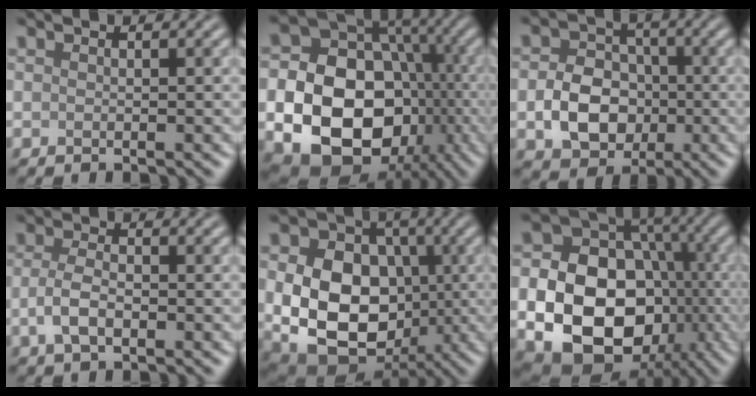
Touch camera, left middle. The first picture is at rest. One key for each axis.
{"total": 18.7, "fx": -4.4, "fy": 15.3, "fz": 9.7, "tx": -0.165, "ty": -0.028, "tz": -0.086}
{"total": 5.8, "fx": -1.3, "fy": 4.6, "fz": 3.3, "tx": -0.056, "ty": -0.001, "tz": -0.023}
{"total": 3.0, "fx": -0.7, "fy": 1.6, "fz": 2.4, "tx": -0.049, "ty": 0.000, "tz": -0.016}
{"total": 13.4, "fx": -0.8, "fy": 10.3, "fz": 8.6, "tx": -0.135, "ty": -0.008, "tz": -0.017}
{"total": 16.6, "fx": -3.6, "fy": 13.2, "fz": 9.3, "tx": -0.149, "ty": -0.038, "tz": -0.073}